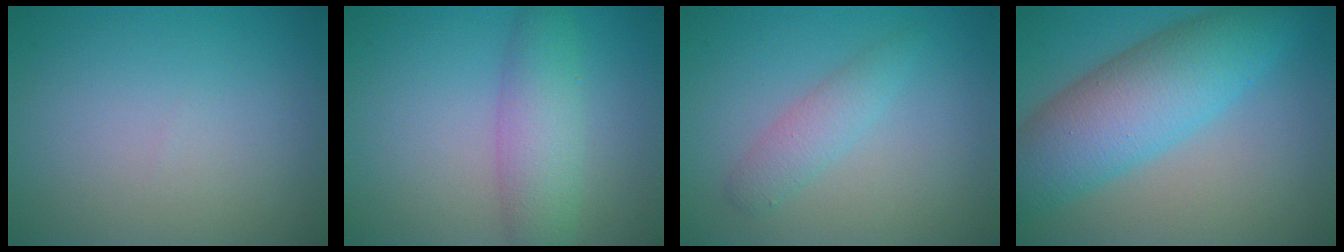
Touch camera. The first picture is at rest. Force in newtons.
{"total": 4.5, "press": 4.5, "slide": 0.0}
{"total": 2.2, "press": 2.2, "slide": 0.1}
{"total": 9.0, "press": 9.0, "slide": 0.1}